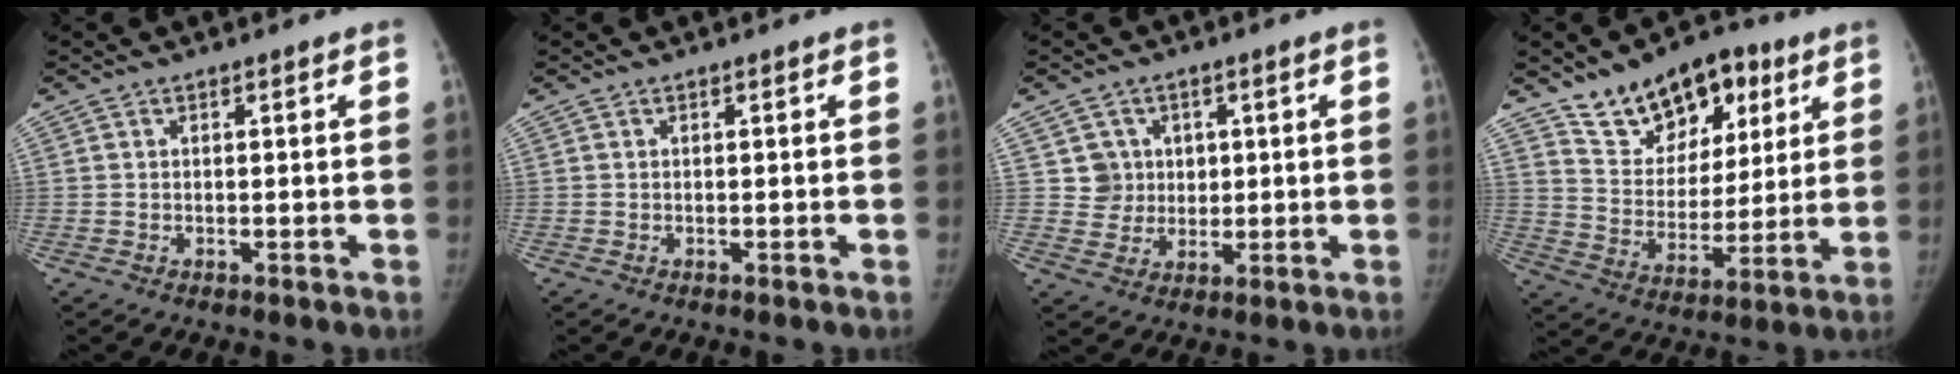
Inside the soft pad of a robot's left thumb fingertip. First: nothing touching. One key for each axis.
{"total": 0.0}
{"total": 5.5, "fx": 1.6, "fy": 5.2, "fz": 0.4, "tx": 0.028, "ty": -0.004, "tz": 0.030}
{"total": 17.1, "fx": 10.5, "fy": 10.4, "fz": 8.5, "tx": -0.083, "ty": -0.042, "tz": 0.180}